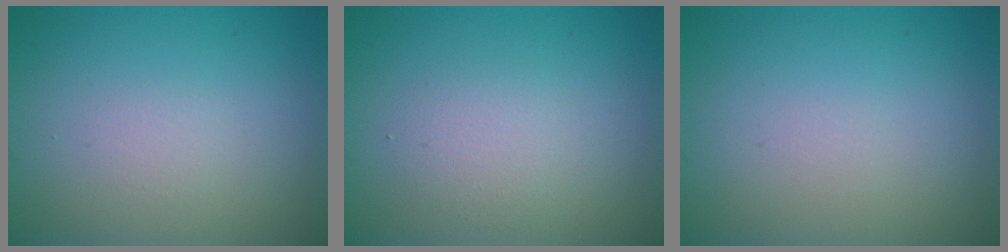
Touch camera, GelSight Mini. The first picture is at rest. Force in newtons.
{"total": 1.9, "press": 1.9, "slide": 0.0}
{"total": 0.0}